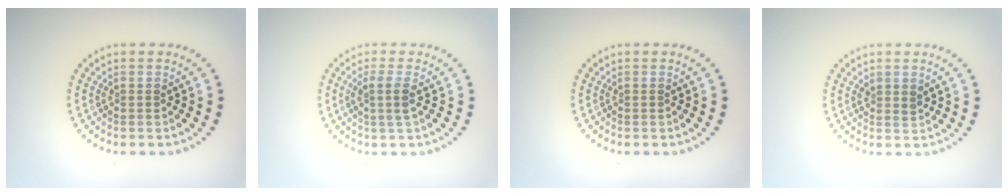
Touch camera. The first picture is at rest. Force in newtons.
{"total": 2.0, "press": 1.6, "slide": 1.2}
{"total": 0.0}
{"total": 1.1, "press": 0.9, "slide": 0.5}